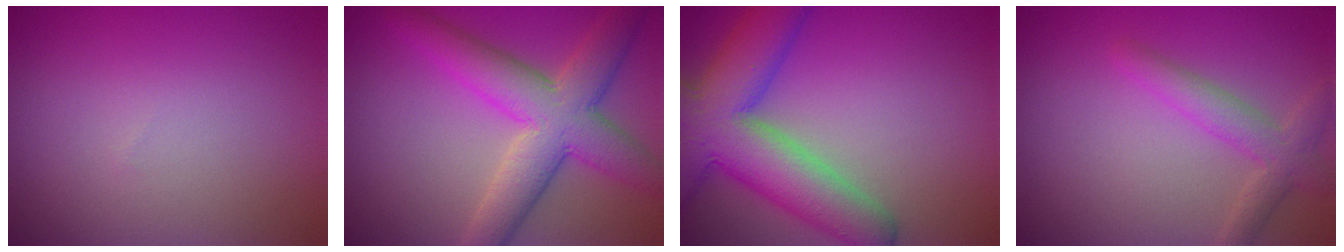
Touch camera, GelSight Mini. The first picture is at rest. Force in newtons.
{"total": 7.6, "press": 7.6, "slide": 0.2}
{"total": 10.4, "press": 10.4, "slide": 0.4}
{"total": 2.8, "press": 2.8, "slide": 0.1}